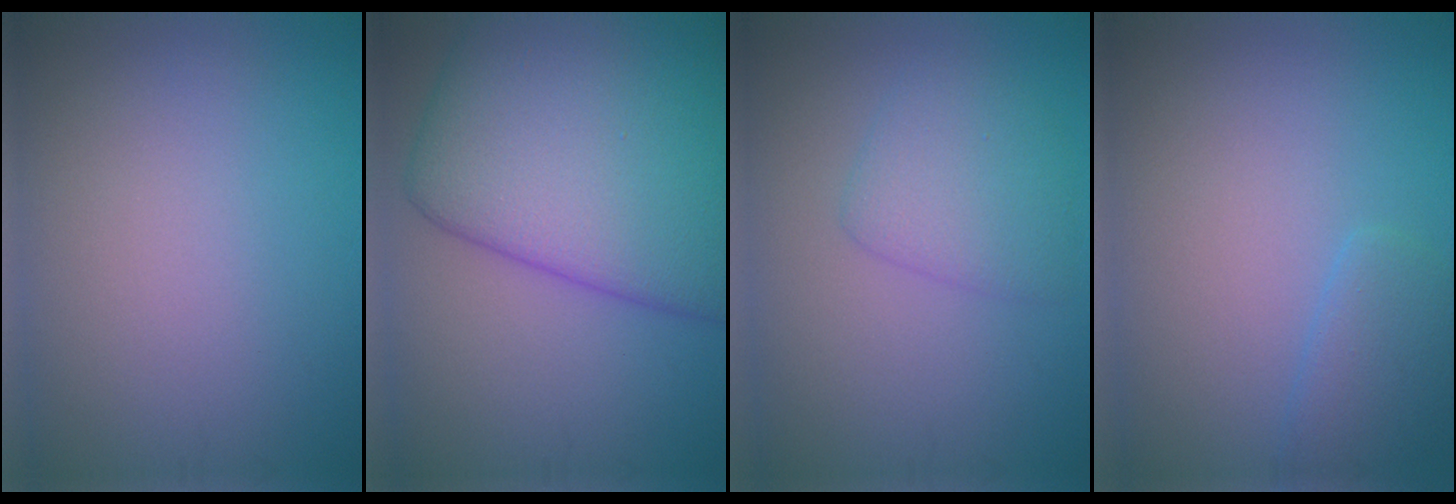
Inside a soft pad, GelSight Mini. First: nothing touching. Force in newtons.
{"total": 13.6, "press": 13.6, "slide": 0.4}
{"total": 3.0, "press": 3.0, "slide": 0.2}
{"total": 2.3, "press": 2.3, "slide": 0.2}